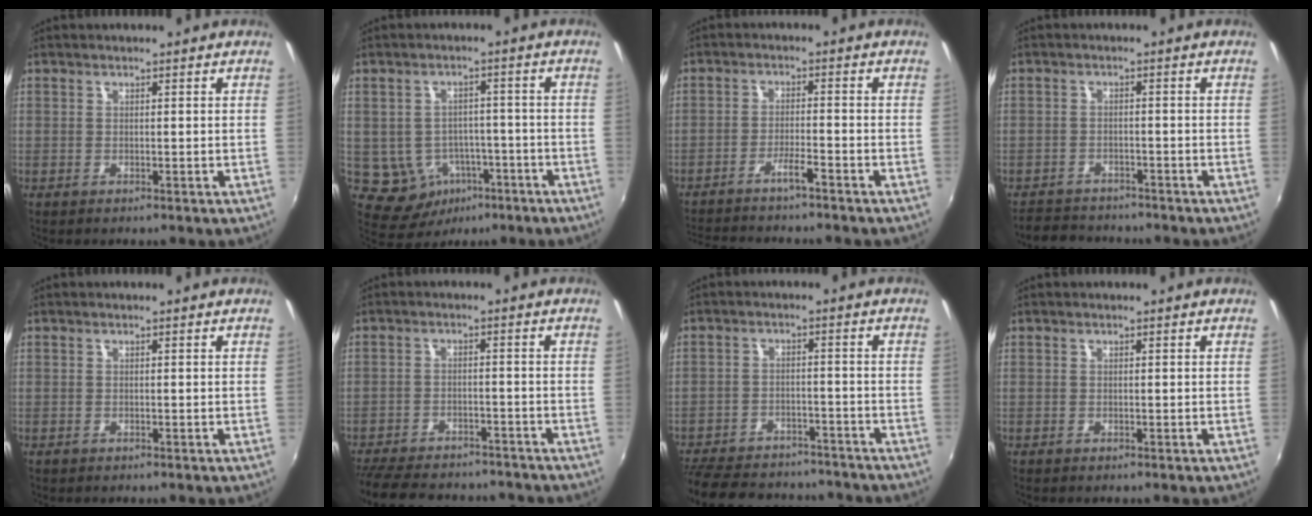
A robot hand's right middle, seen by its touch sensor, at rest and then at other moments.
{"total": 9.1, "force": [-3.7, 7.5, 3.5], "torque": [-0.085, 0.012, -0.028]}
{"total": 7.3, "force": [-6.5, -0.3, 3.3], "torque": [-0.076, 0.001, -0.106]}
{"total": 6.3, "force": [-5.8, 2.1, 1.0], "torque": [-0.043, 0.005, -0.093]}
{"total": 0.0}
{"total": 17.7, "force": [-15.1, 5.8, 7.1], "torque": [-0.162, -0.010, -0.213]}
{"total": 20.9, "force": [-17.5, 8.4, 7.9], "torque": [-0.191, 0.013, -0.239]}
{"total": 0.0}